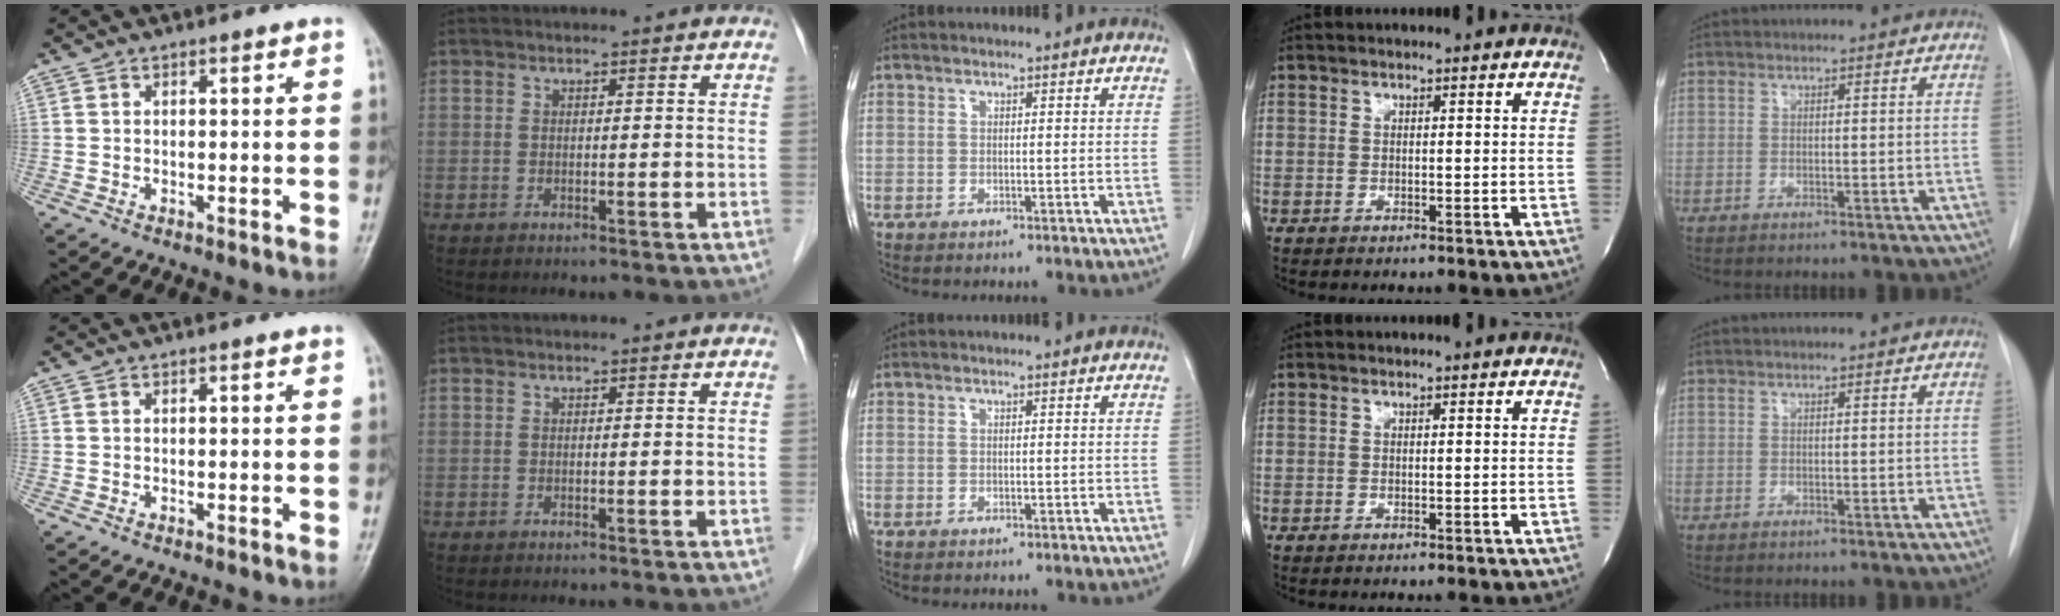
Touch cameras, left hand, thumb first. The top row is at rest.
{}